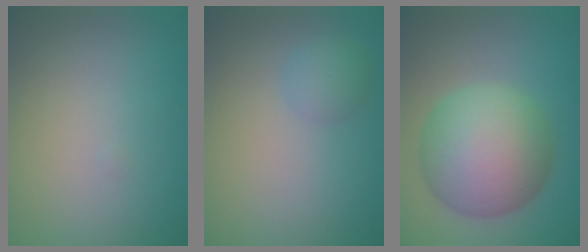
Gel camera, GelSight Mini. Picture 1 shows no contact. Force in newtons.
{"total": 1.9, "press": 1.9, "slide": 0.1}
{"total": 9.3, "press": 9.3, "slide": 0.1}